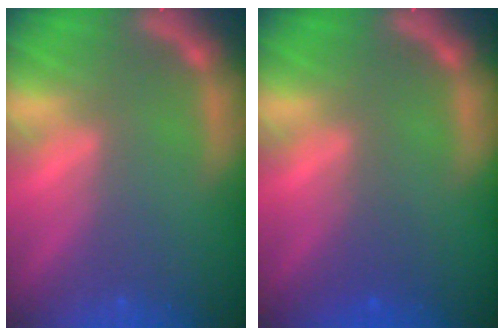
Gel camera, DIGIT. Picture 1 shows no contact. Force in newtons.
{"total": 1.5}